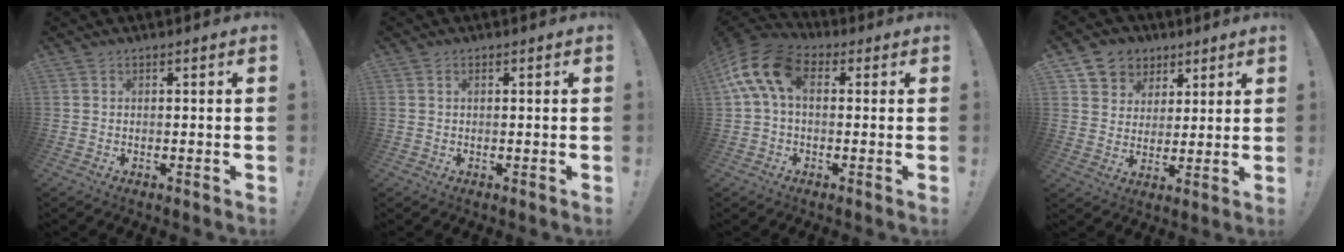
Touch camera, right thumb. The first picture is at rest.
{"total": 0.6, "force": [0.2, 0.5, 0.3], "torque": [-0.013, 0.005, 0.004]}
{"total": 13.6, "force": [3.2, 7.5, 10.8], "torque": [-0.213, 0.002, 0.060]}
{"total": 7.8, "force": [3.4, 6.9, 1.1], "torque": [-0.013, -0.025, 0.071]}